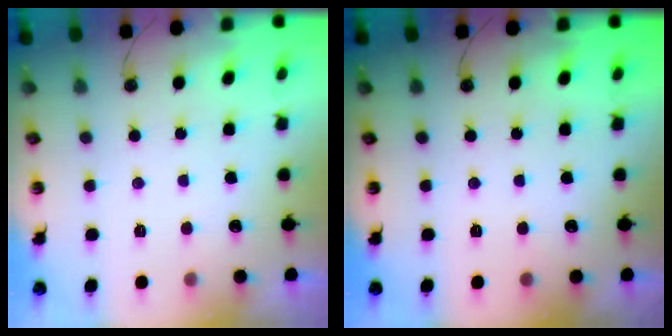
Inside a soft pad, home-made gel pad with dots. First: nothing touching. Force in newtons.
{"total": 0.0}